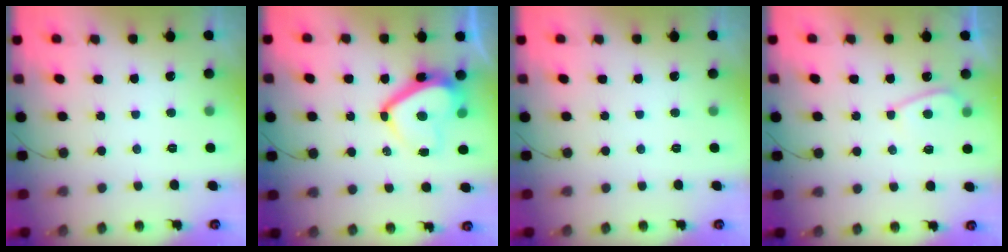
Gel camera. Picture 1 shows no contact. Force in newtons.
{"total": 12.2, "press": 12.2, "slide": 1.0}
{"total": 0.0}
{"total": 4.5, "press": 4.5, "slide": 0.6}